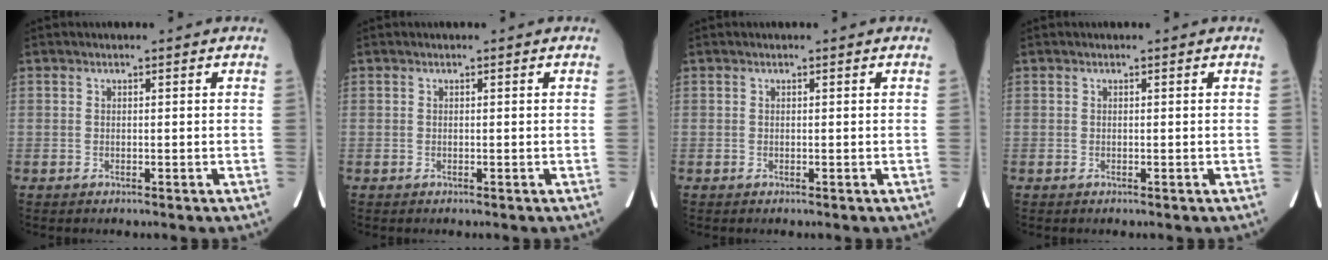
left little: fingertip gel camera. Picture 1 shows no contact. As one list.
[{"total": 0.0}, {"total": 0.0}, {"total": 0.0}]